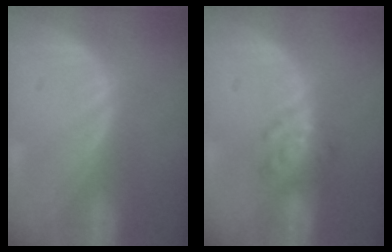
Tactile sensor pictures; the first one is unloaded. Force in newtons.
{"total": 5.1, "press": 5.0, "slide": 1.2}